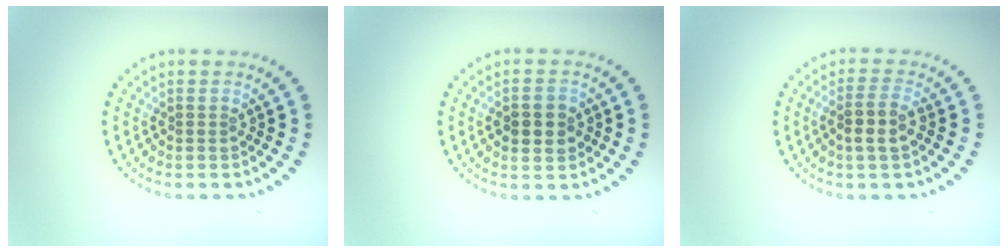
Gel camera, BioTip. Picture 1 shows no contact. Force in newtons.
{"total": 2.6, "press": 2.6, "slide": 0.2}
{"total": 2.3, "press": 2.0, "slide": 1.1}